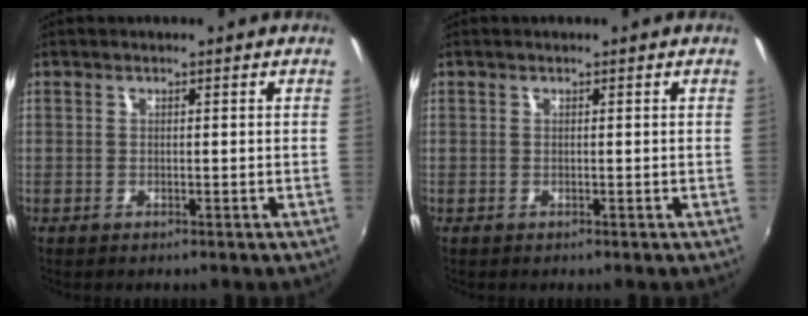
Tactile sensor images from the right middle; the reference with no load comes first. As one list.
[{"total": 0.0}]